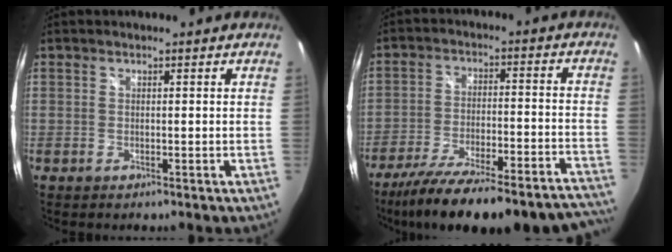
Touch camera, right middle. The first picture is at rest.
{"total": 28.5, "force": [-25.0, 4.1, 13.0], "torque": [-0.206, -0.045, -0.352]}